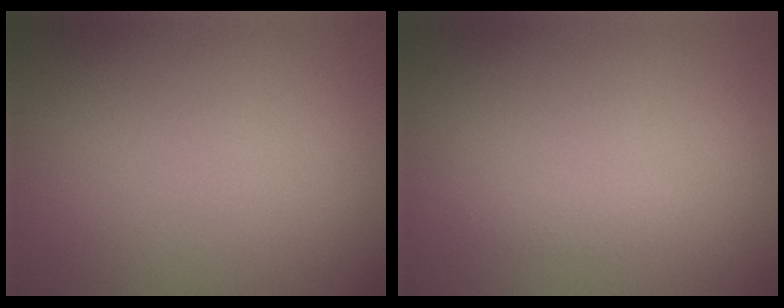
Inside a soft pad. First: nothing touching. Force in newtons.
{"total": 0.7, "press": 0.7, "slide": 0.0}